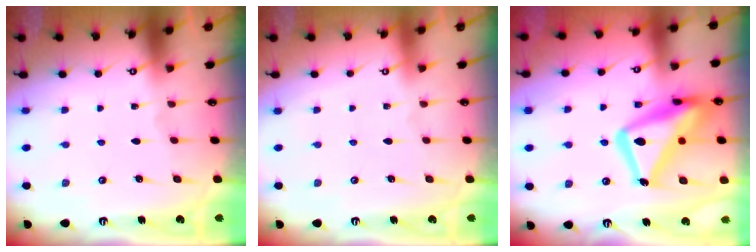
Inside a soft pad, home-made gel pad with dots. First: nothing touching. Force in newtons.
{"total": 3.9, "press": 3.9, "slide": 0.1}
{"total": 19.5, "press": 19.4, "slide": 1.7}